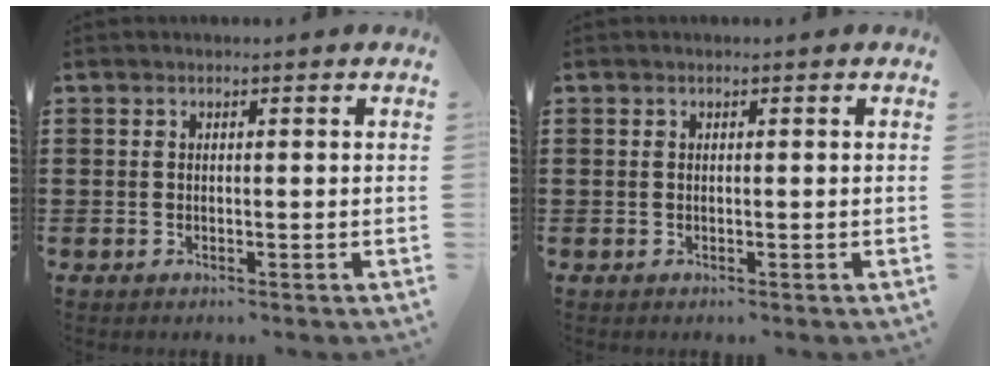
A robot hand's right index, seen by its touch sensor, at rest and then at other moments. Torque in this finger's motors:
{"motor_torque": [0.05, 1.86, -0.01, -0.01]}